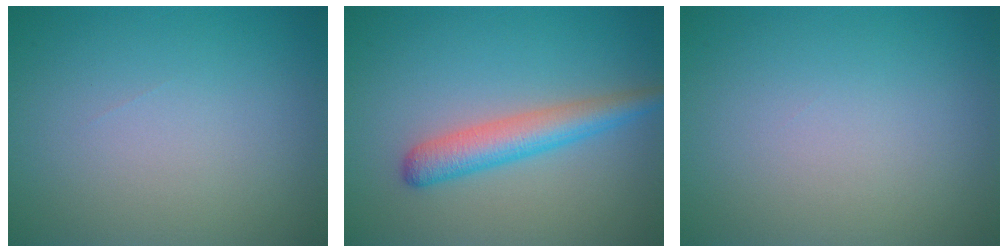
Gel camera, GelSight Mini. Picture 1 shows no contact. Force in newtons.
{"total": 3.7, "press": 3.7, "slide": 0.1}
{"total": 0.0}